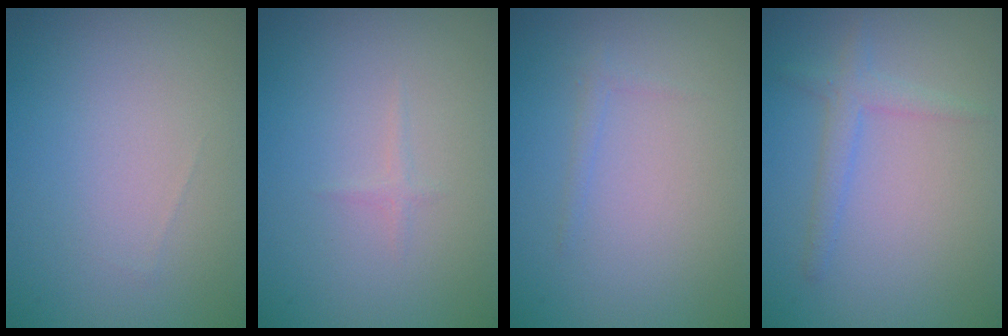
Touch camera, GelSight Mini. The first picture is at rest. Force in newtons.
{"total": 0.5, "press": 0.5, "slide": 0.0}
{"total": 0.7, "press": 0.7, "slide": 0.0}
{"total": 2.0, "press": 2.0, "slide": 0.1}